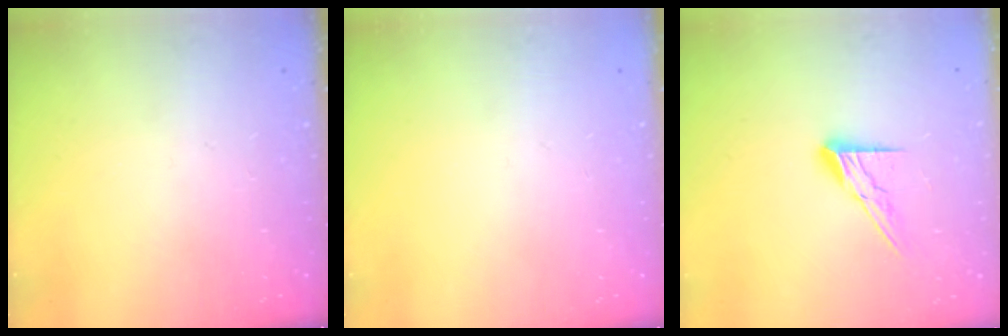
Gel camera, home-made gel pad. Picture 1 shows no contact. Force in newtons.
{"total": 0.0}
{"total": 9.8, "press": 9.8, "slide": 0.5}